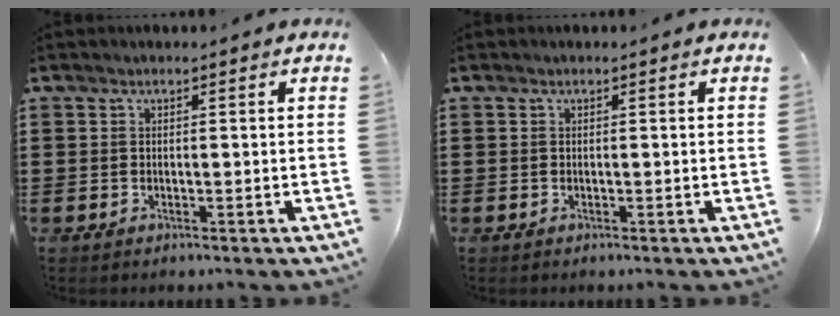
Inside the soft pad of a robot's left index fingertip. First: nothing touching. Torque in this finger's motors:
{"motor_torque": [0.00, 0.00, 0.02, 0.00]}